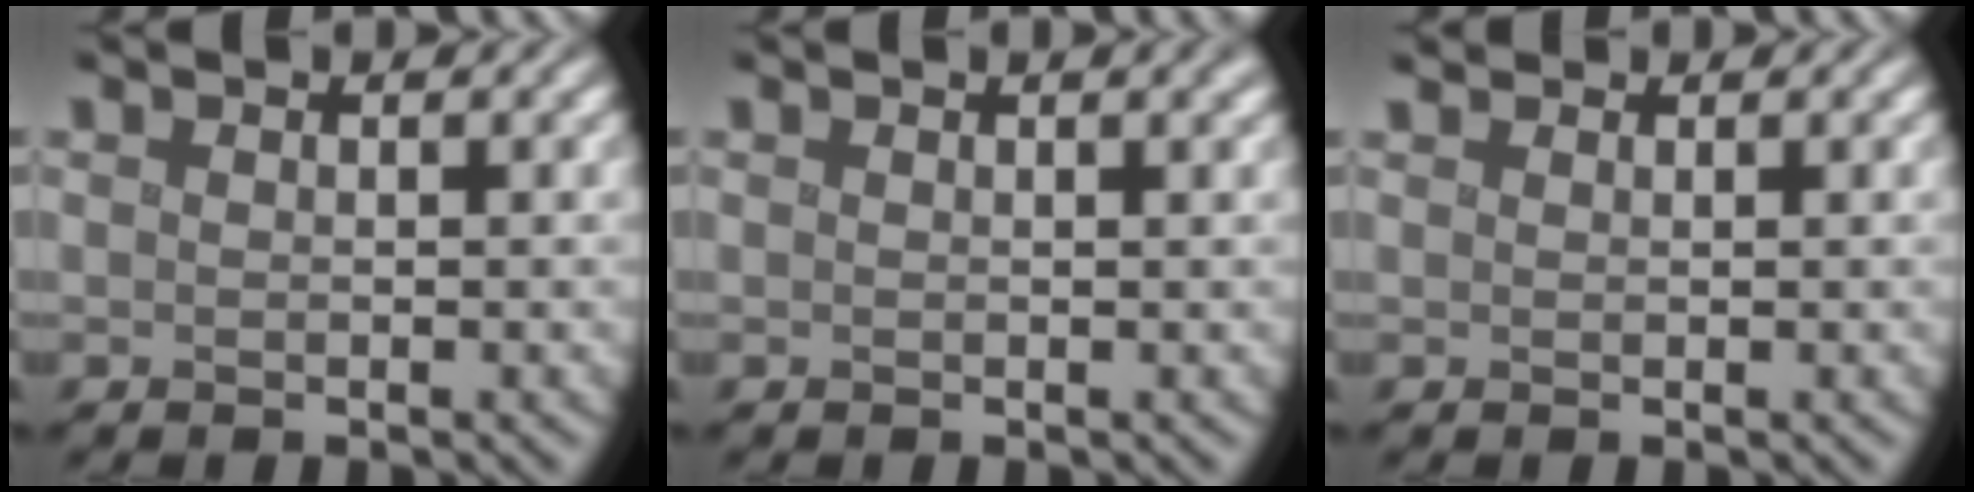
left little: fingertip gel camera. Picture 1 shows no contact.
{"total": 2.3, "force": [1.4, 1.0, 1.6], "torque": [0.001, 0.013, 0.001]}
{"total": 1.8, "force": [1.6, 0.7, 0.6], "torque": [-0.006, 0.007, 0.009]}